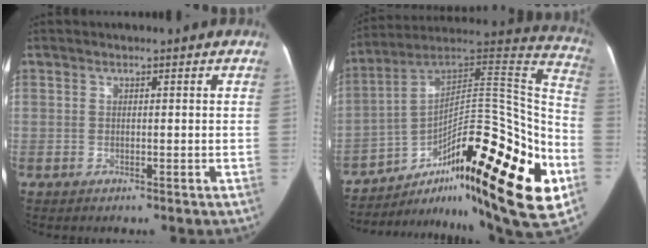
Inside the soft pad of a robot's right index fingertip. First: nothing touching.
{"total": 32.8, "force": [-13.5, 6.7, 29.1], "torque": [-0.362, 0.034, -0.199]}